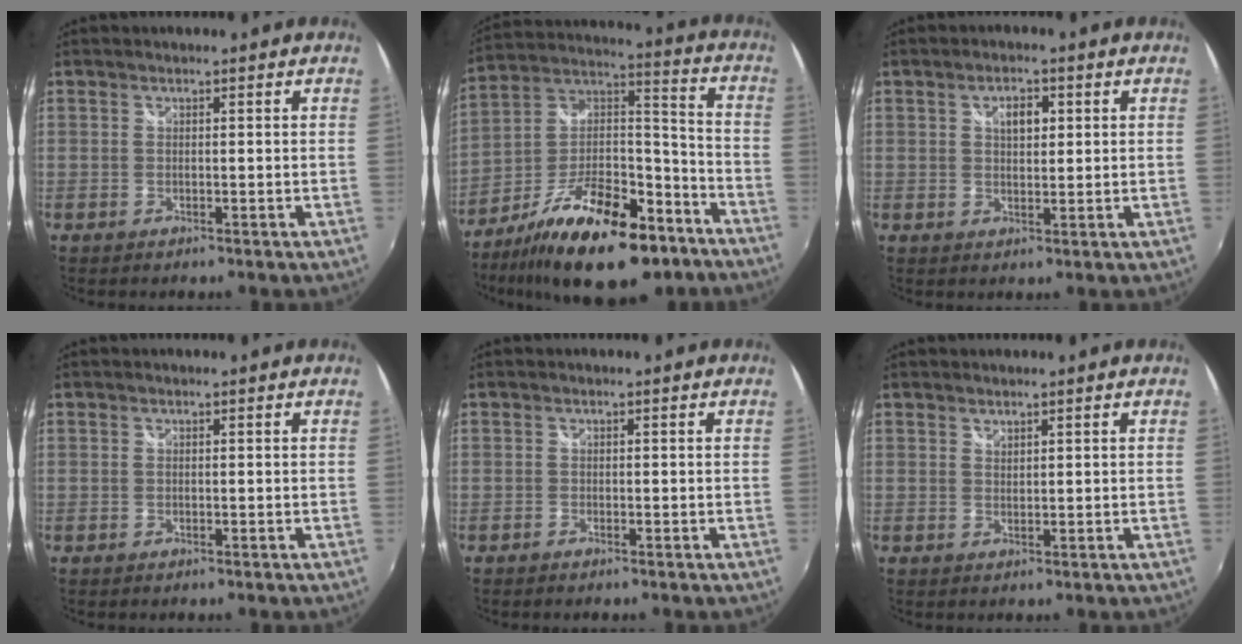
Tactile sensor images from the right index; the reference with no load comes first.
{"total": 24.2, "force": [-14.8, 9.8, 16.4], "torque": [-0.289, 0.003, -0.229]}
{"total": 3.7, "force": [1.3, 2.0, 2.9], "torque": [-0.045, 0.008, 0.021]}
{"total": 0.0}
{"total": 0.5, "force": [-0.5, 0.2, 0.2], "torque": [-0.004, -0.001, -0.010]}
{"total": 1.1, "force": [1.1, 0.1, 0.2], "torque": [-0.001, 0.001, 0.019]}